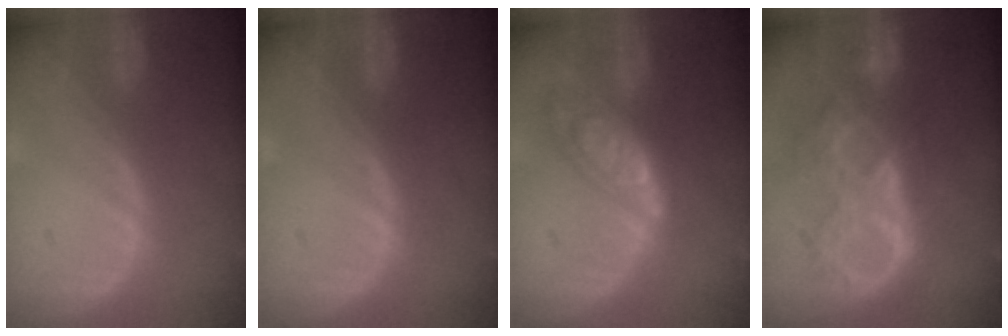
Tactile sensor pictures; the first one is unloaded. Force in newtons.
{"total": 0.0}
{"total": 7.5, "press": 7.5, "slide": 0.5}
{"total": 10.2, "press": 8.7, "slide": 5.3}